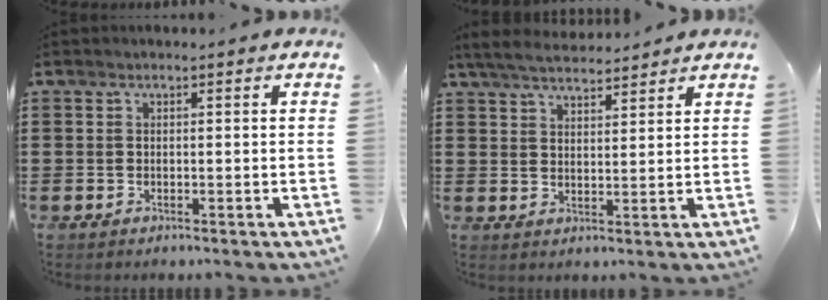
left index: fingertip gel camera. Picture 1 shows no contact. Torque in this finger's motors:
{"motor_torque": [1.79, -0.35, 0.22, 0.06]}